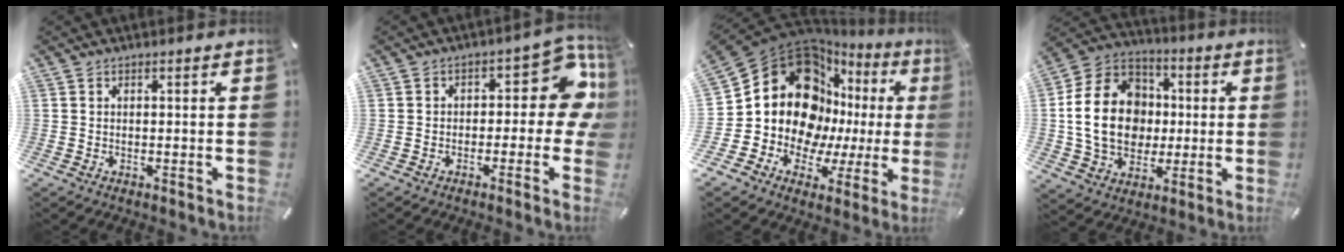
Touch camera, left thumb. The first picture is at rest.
{"total": 11.8, "force": [1.9, 6.8, 9.5], "torque": [-0.103, -0.014, 0.032]}
{"total": 20.3, "force": [5.1, 15.5, 12.1], "torque": [-0.213, -0.066, 0.096]}
{"total": 19.4, "force": [0.0, 15.9, 11.1], "torque": [-0.233, 0.017, 0.002]}